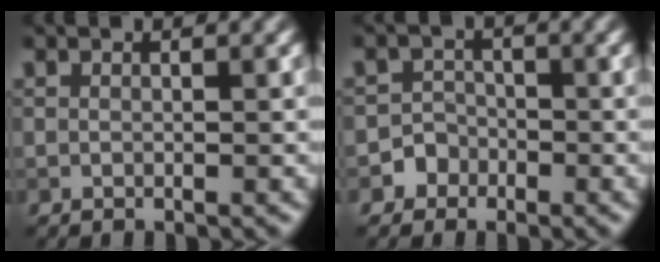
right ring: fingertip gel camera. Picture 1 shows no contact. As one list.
[{"total": 2.4, "force": [-1.3, 2.0, -0.1], "torque": [0.034, 0.011, -0.029]}]